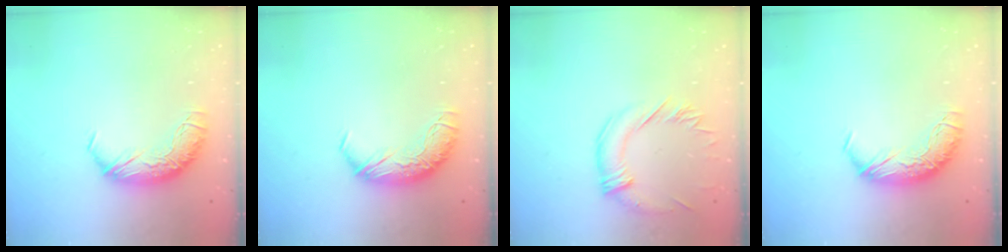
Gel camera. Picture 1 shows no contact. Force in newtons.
{"total": 0.0}
{"total": 1.3, "press": 0.2, "slide": 1.2}
{"total": 0.0}